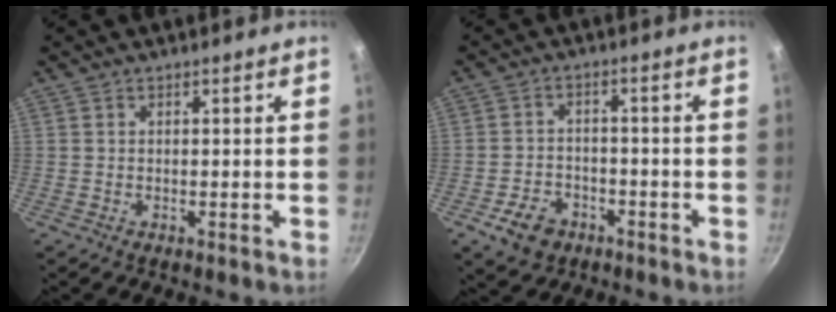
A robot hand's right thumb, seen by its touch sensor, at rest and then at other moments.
{"total": 6.8, "force": [-3.7, 4.8, 3.1], "torque": [-0.044, 0.028, -0.059]}